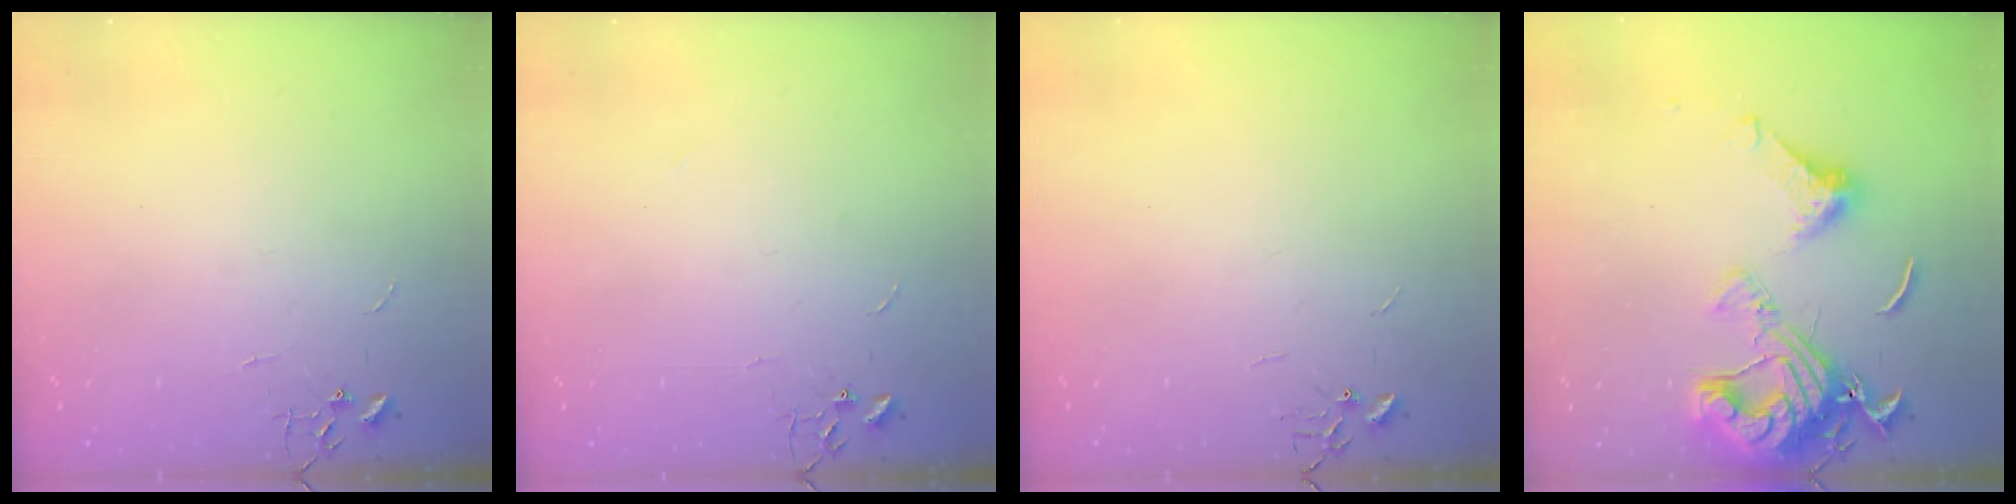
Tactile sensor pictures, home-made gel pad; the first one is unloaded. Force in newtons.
{"total": 3.4, "press": 3.1, "slide": 1.5}
{"total": 0.0}
{"total": 17.8, "press": 17.7, "slide": 1.9}